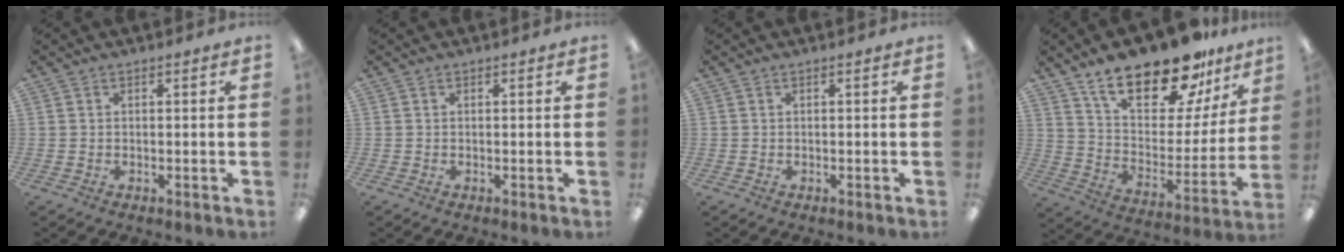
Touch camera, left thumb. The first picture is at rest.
{"total": 0.0}
{"total": 0.0}
{"total": 22.2, "force": [16.7, 8.9, 11.6], "torque": [-0.191, -0.105, 0.289]}